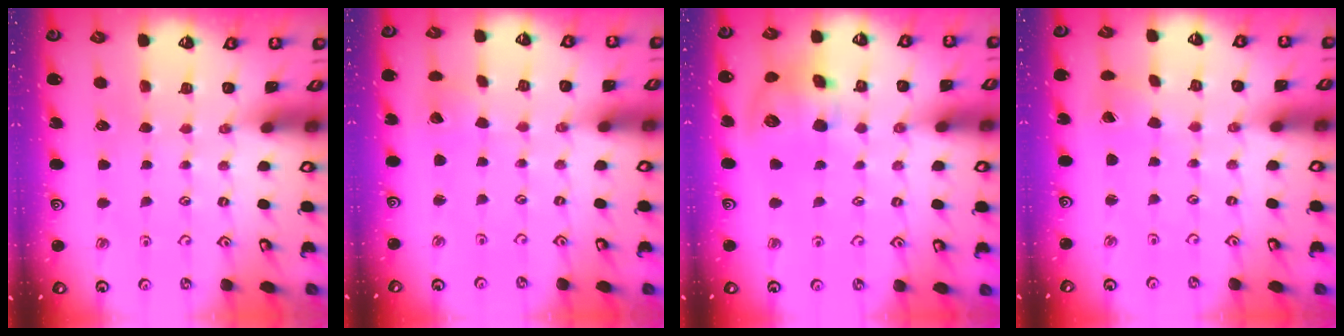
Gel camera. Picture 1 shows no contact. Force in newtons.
{"total": 2.0, "press": 2.0, "slide": 0.1}
{"total": 11.9, "press": 11.8, "slide": 1.9}
{"total": 0.9, "press": 0.9, "slide": 0.3}